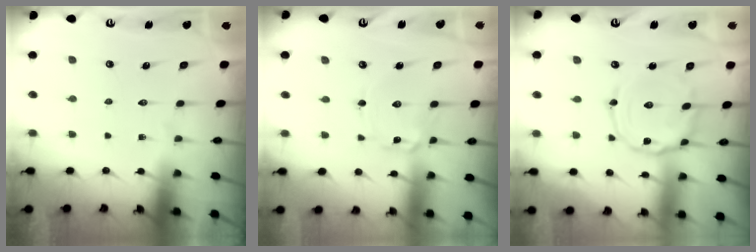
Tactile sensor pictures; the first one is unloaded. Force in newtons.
{"total": 2.0, "press": 2.0, "slide": 0.2}
{"total": 9.1, "press": 9.0, "slide": 0.5}